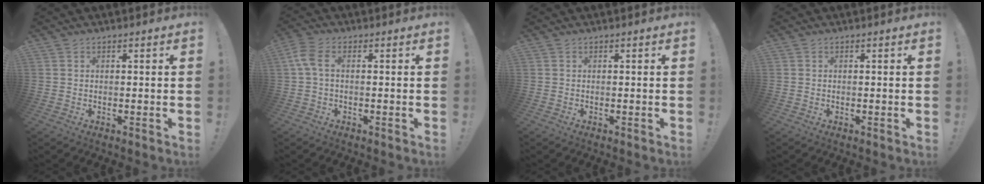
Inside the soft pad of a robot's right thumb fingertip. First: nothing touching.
{"total": 4.9, "force": [0.5, 2.3, 4.3], "torque": [-0.097, 0.003, 0.011]}
{"total": 0.0}
{"total": 0.0}